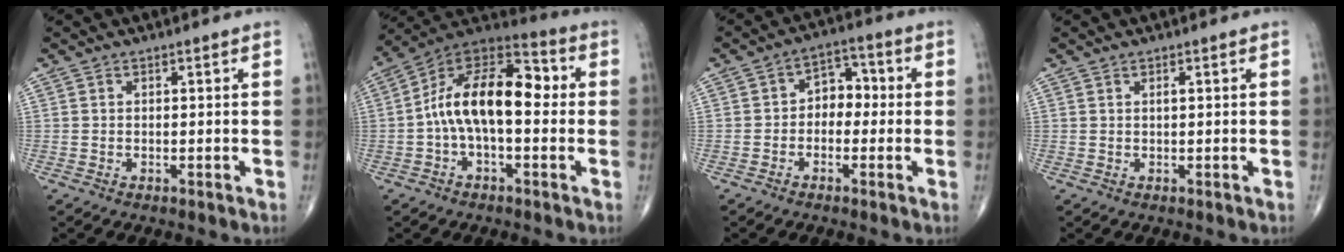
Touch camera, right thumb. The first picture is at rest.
{"total": 16.5, "force": [-0.1, 8.5, 14.1], "torque": [-0.221, 0.051, -0.015]}
{"total": 6.0, "force": [-0.5, 4.5, 4.0], "torque": [-0.020, 0.028, -0.023]}
{"total": 0.6, "force": [0.3, 0.2, 0.5], "torque": [-0.011, 0.001, 0.005]}